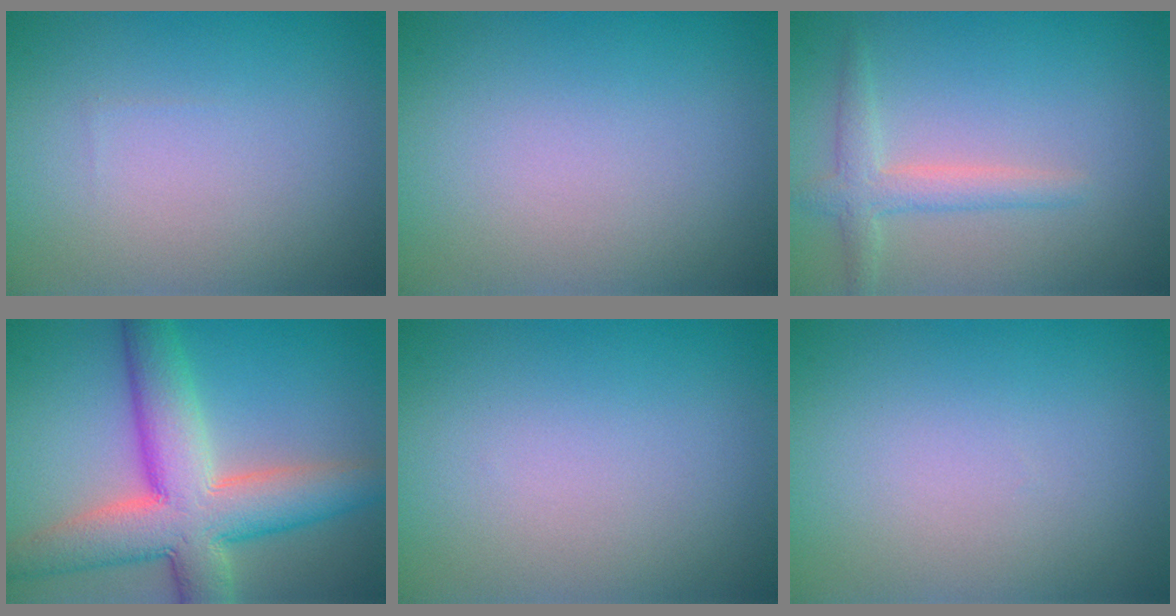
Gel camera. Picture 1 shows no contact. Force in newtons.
{"total": 0.0}
{"total": 2.4, "press": 2.4, "slide": 0.1}
{"total": 9.8, "press": 9.8, "slide": 0.5}
{"total": 0.0}
{"total": 0.0}